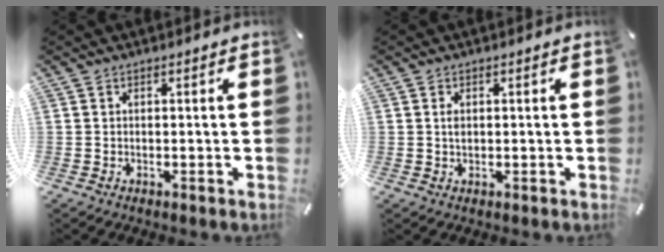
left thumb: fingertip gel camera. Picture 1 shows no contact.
{"total": 1.5, "force": [0.3, 0.9, 1.2], "torque": [-0.027, 0.002, 0.004]}